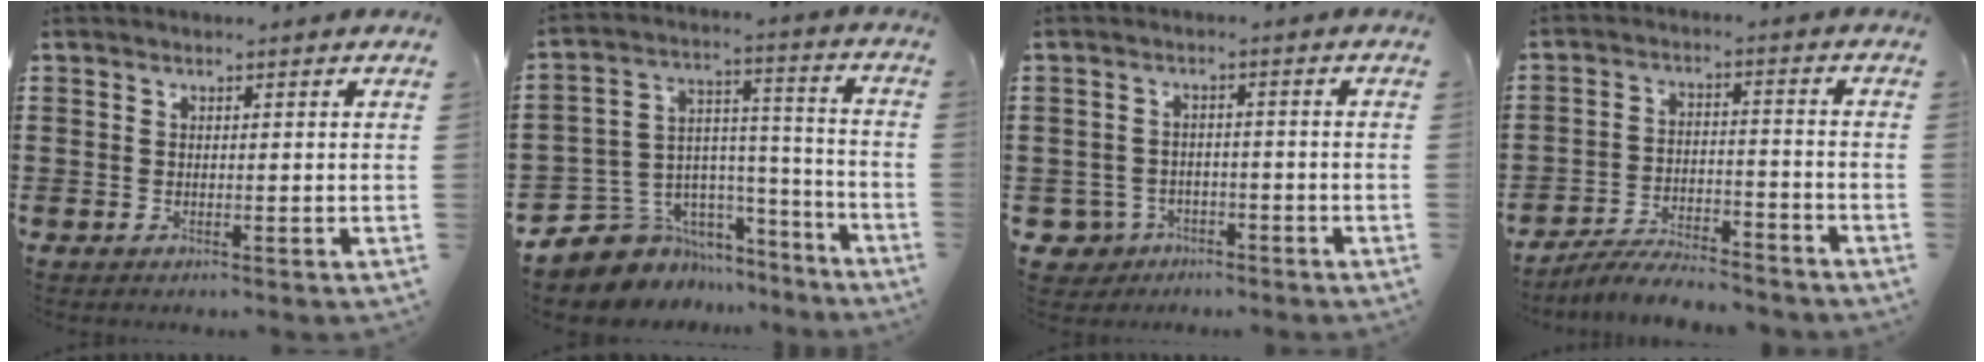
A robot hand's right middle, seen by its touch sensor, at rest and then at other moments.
{"total": 8.2, "force": [-6.2, 5.4, 0.6], "torque": [-0.041, 0.001, -0.115]}
{"total": 3.4, "force": [-2.6, 2.0, 0.7], "torque": [-0.042, -0.004, -0.062]}
{"total": 6.2, "force": [-6.0, 0.7, 1.5], "torque": [-0.026, 0.006, -0.117]}